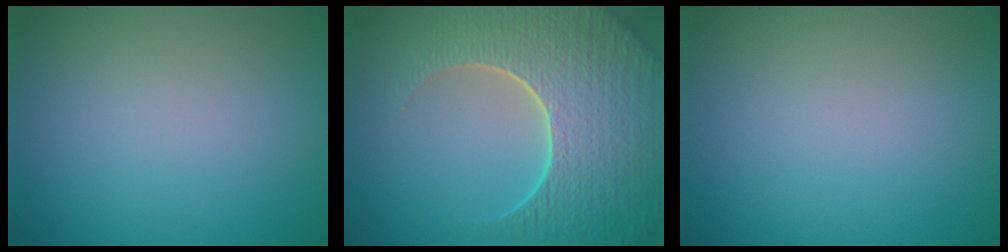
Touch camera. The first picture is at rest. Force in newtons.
{"total": 9.2, "press": 6.6, "slide": 6.4}
{"total": 0.0}